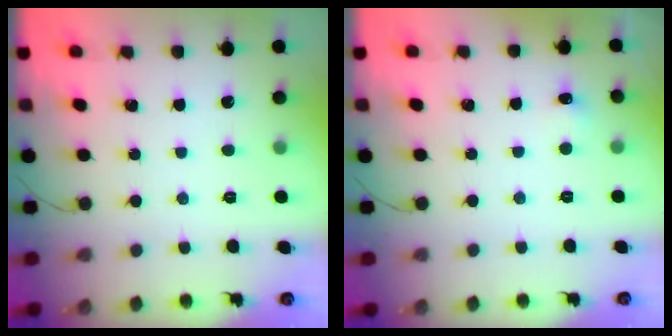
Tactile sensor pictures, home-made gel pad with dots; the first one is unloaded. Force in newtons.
{"total": 3.8, "press": 3.6, "slide": 1.1}